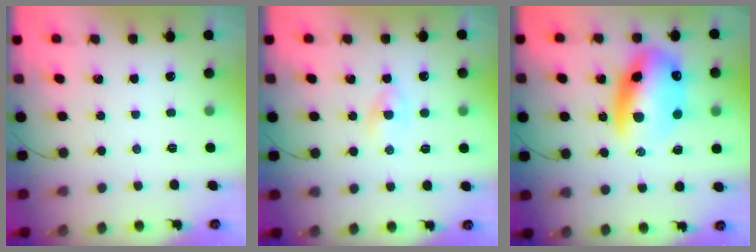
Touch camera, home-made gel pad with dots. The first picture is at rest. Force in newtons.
{"total": 2.7, "press": 2.4, "slide": 1.1}
{"total": 15.8, "press": 15.3, "slide": 4.2}